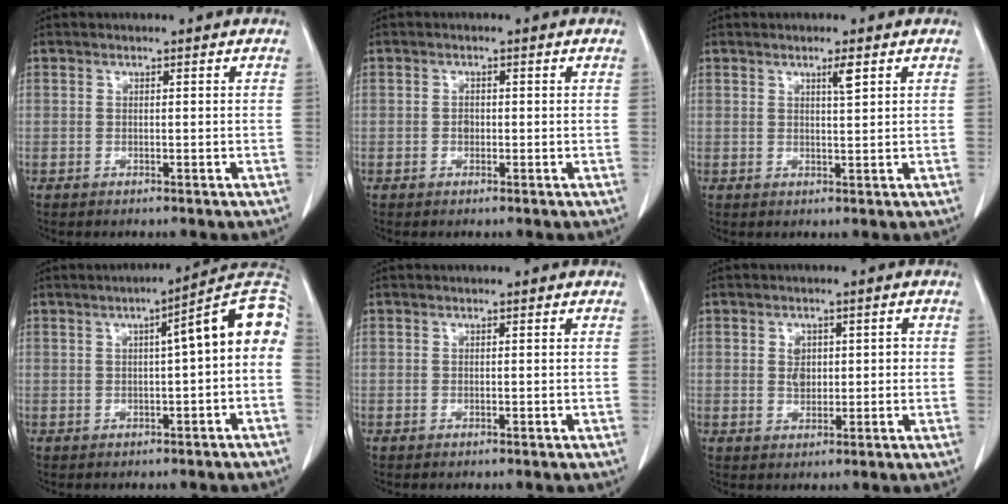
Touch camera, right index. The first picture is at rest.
{"total": 1.1, "force": [-0.2, 0.8, 0.7], "torque": [-0.013, 0.002, -0.003]}
{"total": 2.0, "force": [1.1, 0.0, 1.7], "torque": [-0.032, -0.004, 0.018]}
{"total": 9.3, "force": [0.9, 0.9, 9.2], "torque": [-0.120, 0.033, 0.003]}
{"total": 0.0}
{"total": 3.5, "force": [0.3, 2.9, 2.0], "torque": [-0.027, 0.007, 0.010]}